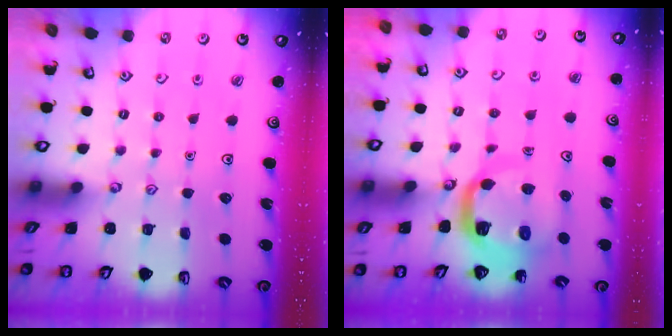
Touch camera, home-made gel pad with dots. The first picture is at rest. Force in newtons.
{"total": 9.2, "press": 9.1, "slide": 1.2}